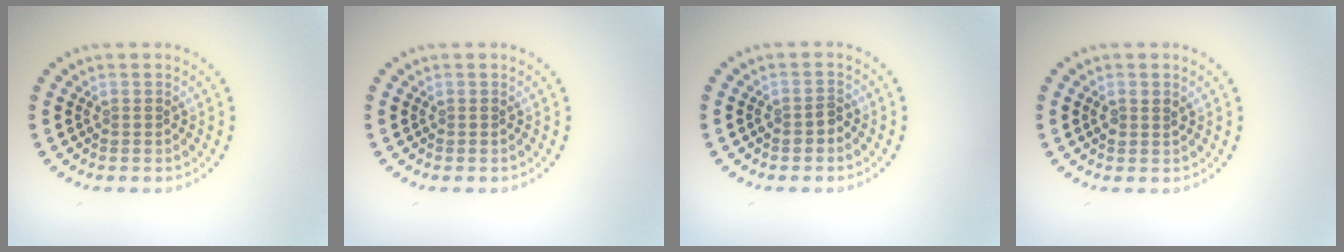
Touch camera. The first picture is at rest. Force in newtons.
{"total": 0.0}
{"total": 1.1, "press": 1.1, "slide": 0.4}
{"total": 1.1, "press": 1.0, "slide": 0.4}